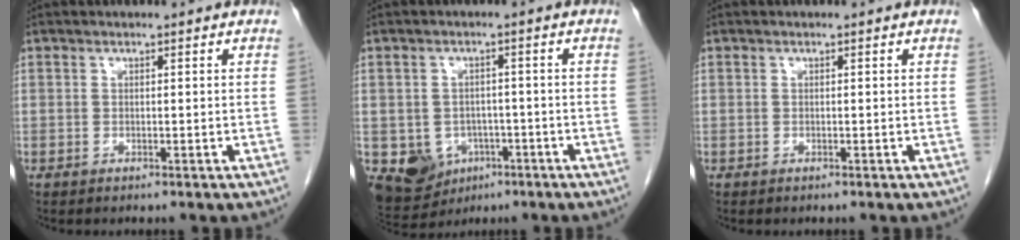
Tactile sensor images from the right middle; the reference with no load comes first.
{"total": 7.8, "force": [-3.2, 6.4, 2.9], "torque": [-0.056, 0.008, -0.036]}
{"total": 0.0}